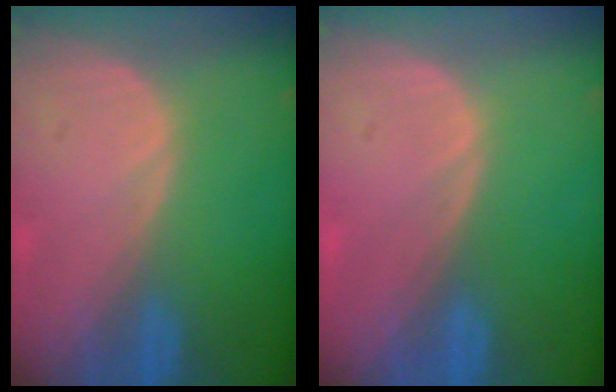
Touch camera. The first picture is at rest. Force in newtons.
{"total": 0.0}